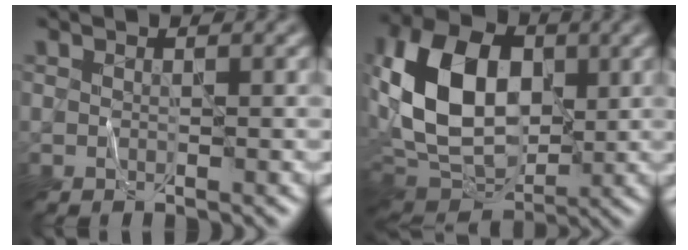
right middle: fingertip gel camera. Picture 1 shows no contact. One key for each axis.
{"total": 13.0, "fx": 1.4, "fy": 8.8, "fz": 9.5, "tx": -0.206, "ty": 0.009, "tz": 0.023}